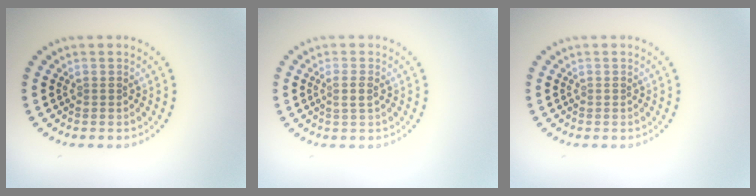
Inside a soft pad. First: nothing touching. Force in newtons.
{"total": 1.3, "press": 1.1, "slide": 0.7}
{"total": 0.0}